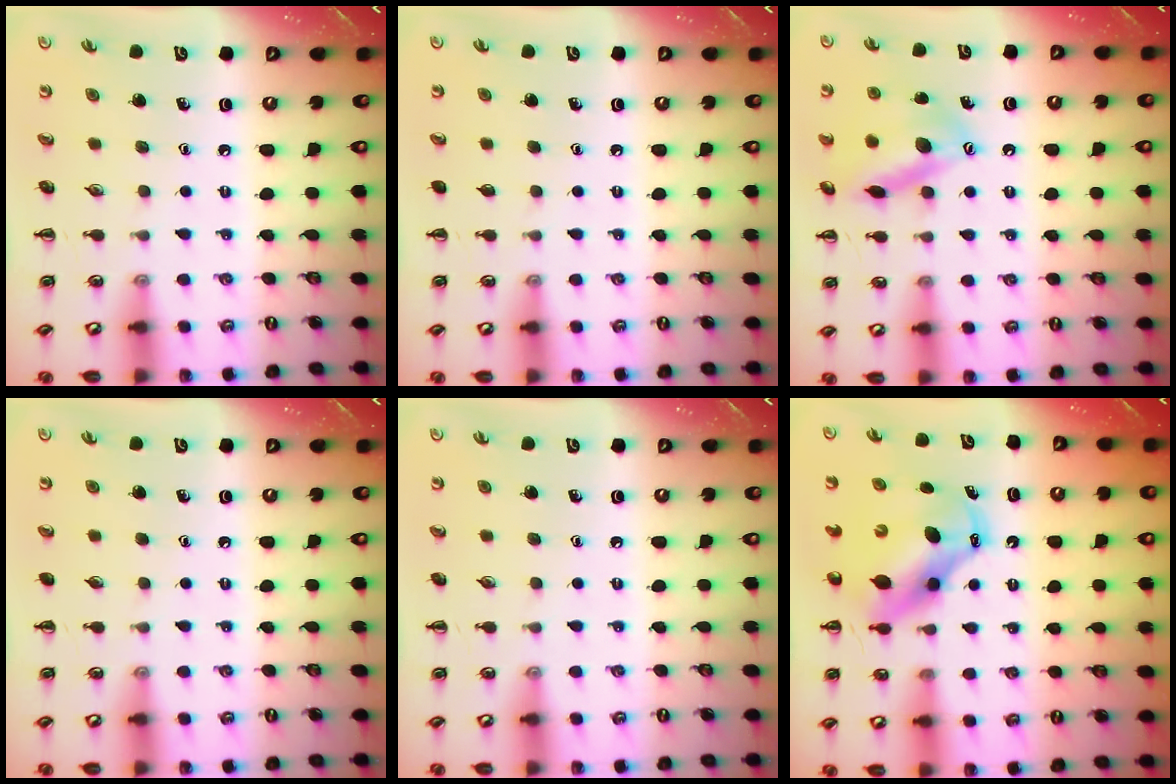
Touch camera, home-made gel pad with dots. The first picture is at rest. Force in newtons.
{"total": 0.0}
{"total": 15.1, "press": 15.0, "slide": 1.6}
{"total": 0.0}
{"total": 0.0}
{"total": 7.4, "press": 7.2, "slide": 1.7}